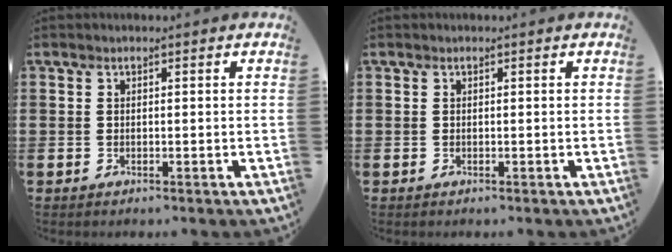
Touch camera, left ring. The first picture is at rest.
{"total": 0.0}